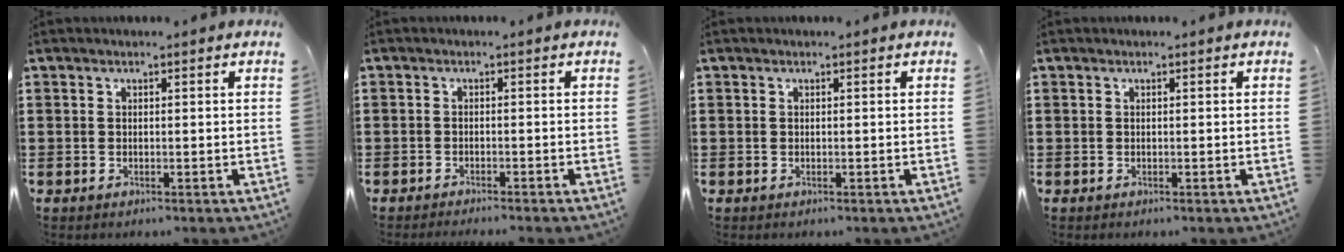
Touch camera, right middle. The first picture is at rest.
{"total": 1.4, "force": [-1.4, 0.0, -0.1], "torque": [-0.001, 0.003, -0.030]}
{"total": 0.0}
{"total": 0.0}